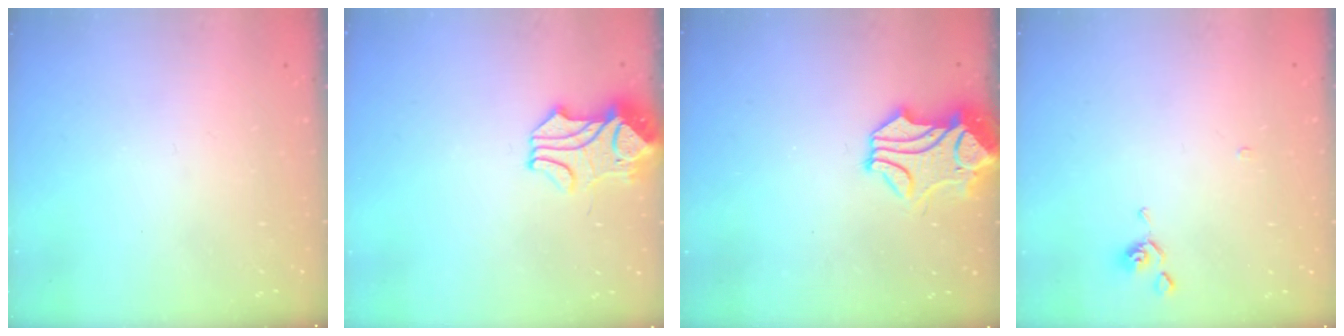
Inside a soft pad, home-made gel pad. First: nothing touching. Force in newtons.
{"total": 2.3, "press": 2.0, "slide": 1.1}
{"total": 1.4, "press": 0.7, "slide": 1.3}
{"total": 0.9, "press": 0.9, "slide": 0.3}